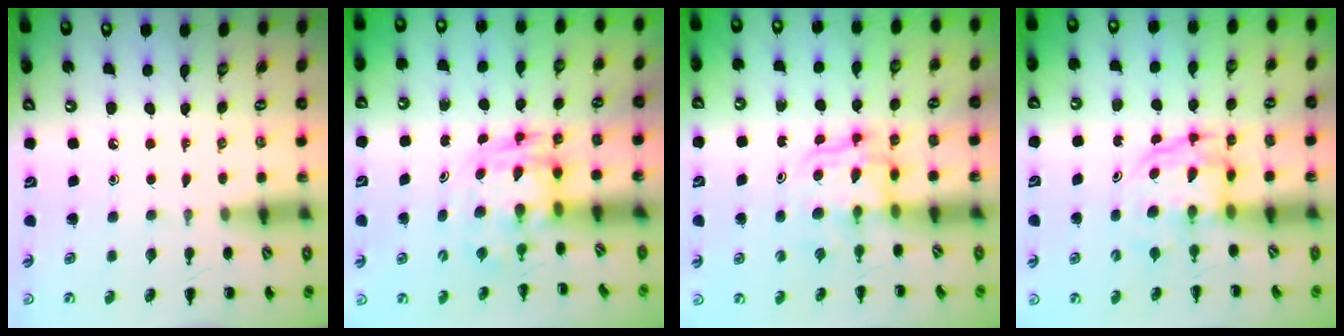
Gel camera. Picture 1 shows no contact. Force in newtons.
{"total": 3.4, "press": 3.3, "slide": 0.7}
{"total": 3.4, "press": 3.4, "slide": 0.2}
{"total": 3.8, "press": 3.8, "slide": 0.3}